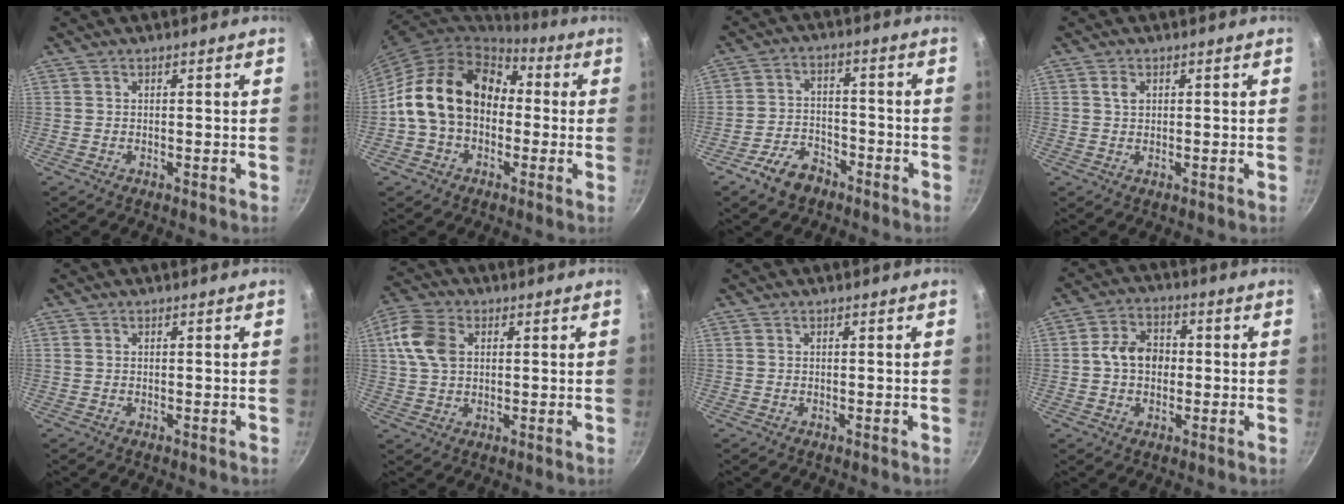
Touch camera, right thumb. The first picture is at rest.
{"total": 17.3, "force": [0.3, 13.0, 11.4], "torque": [-0.164, 0.046, -0.006]}
{"total": 7.7, "force": [-4.9, 4.7, 3.5], "torque": [-0.048, 0.045, -0.089]}
{"total": 1.9, "force": [0.6, 1.3, 1.3], "torque": [-0.019, -0.002, 0.009]}
{"total": 0.6, "force": [0.1, 0.4, 0.4], "torque": [-0.007, 0.002, 0.000]}
{"total": 9.4, "force": [2.0, 6.6, 6.4], "torque": [-0.119, 0.007, 0.028]}
{"total": 0.0}
{"total": 8.0, "force": [-0.2, 6.2, 5.2], "torque": [-0.065, 0.017, -0.014]}